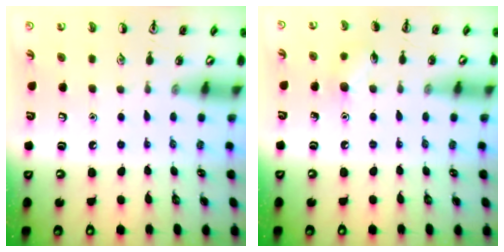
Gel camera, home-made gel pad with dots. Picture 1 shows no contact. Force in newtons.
{"total": 5.8, "press": 5.8, "slide": 0.8}